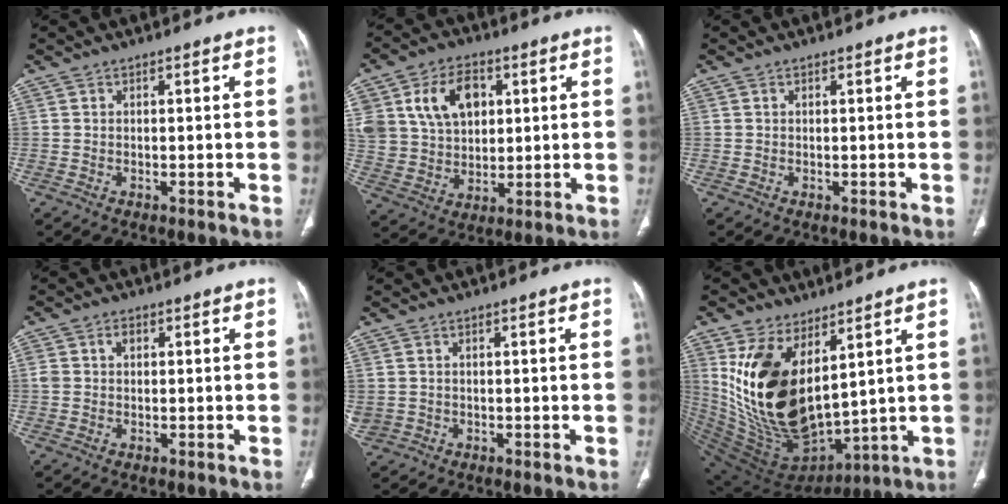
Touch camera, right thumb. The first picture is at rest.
{"total": 14.1, "force": [4.7, 10.2, 8.5], "torque": [-0.128, -0.004, 0.095]}
{"total": 0.0}
{"total": 2.3, "force": [0.7, 1.7, 1.4], "torque": [-0.025, 0.009, 0.016]}
{"total": 2.2, "force": [0.6, 1.5, 1.5], "torque": [-0.047, 0.004, 0.022]}
{"total": 20.2, "force": [6.6, 10.8, 15.8], "torque": [-0.271, -0.057, 0.154]}